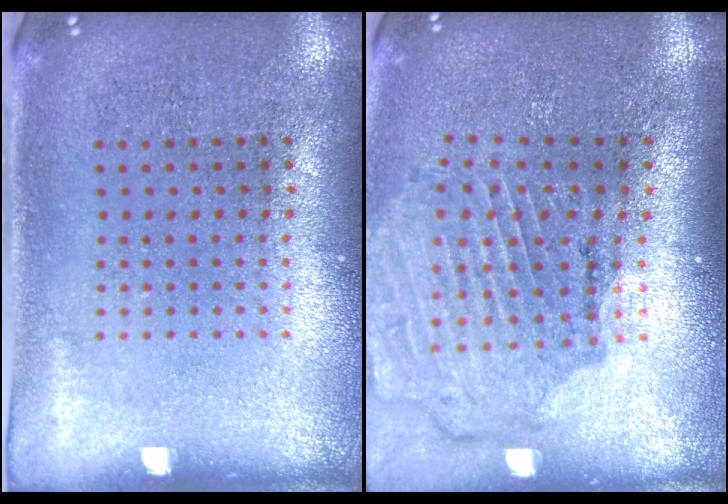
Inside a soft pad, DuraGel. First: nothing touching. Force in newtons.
{"total": 1.7, "press": 1.7, "slide": 0.1}